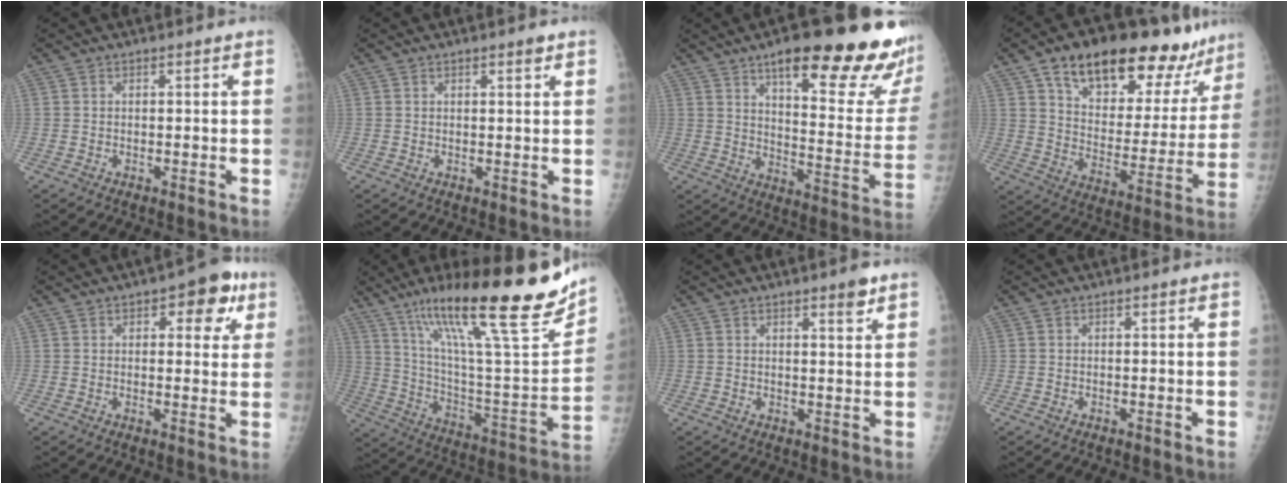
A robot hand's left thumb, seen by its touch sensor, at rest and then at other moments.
{"total": 1.5, "force": [1.0, 0.4, 1.0], "torque": [-0.012, -0.005, 0.014]}
{"total": 27.5, "force": [17.4, 6.6, 20.2], "torque": [-0.228, -0.070, 0.240]}
{"total": 24.9, "force": [16.9, 11.2, 14.5], "torque": [-0.167, -0.050, 0.260]}
{"total": 8.6, "force": [3.9, 4.3, 6.4], "torque": [-0.041, -0.006, 0.040]}
{"total": 30.8, "force": [19.3, 5.6, 23.4], "torque": [-0.352, -0.053, 0.324]}
{"total": 3.5, "force": [2.3, 0.7, 2.5], "torque": [-0.030, -0.015, 0.033]}
{"total": 0.0}